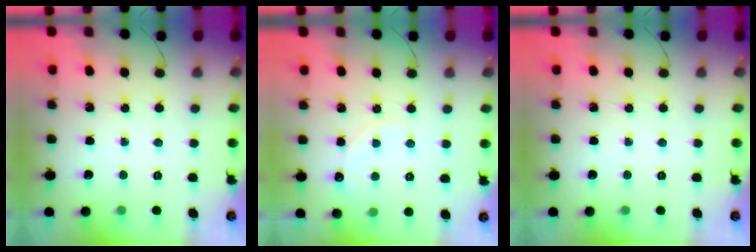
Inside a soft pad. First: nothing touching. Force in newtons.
{"total": 6.7, "press": 6.6, "slide": 1.4}
{"total": 0.0}